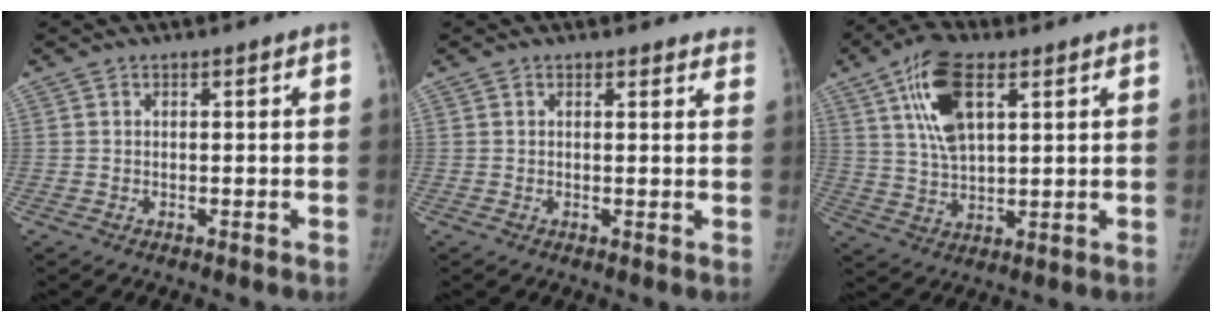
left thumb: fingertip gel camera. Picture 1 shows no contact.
{"total": 4.3, "force": [4.0, 1.5, 0.1], "torque": [0.033, -0.017, 0.019]}
{"total": 12.0, "force": [5.0, 5.6, 9.4], "torque": [-0.170, -0.007, 0.095]}